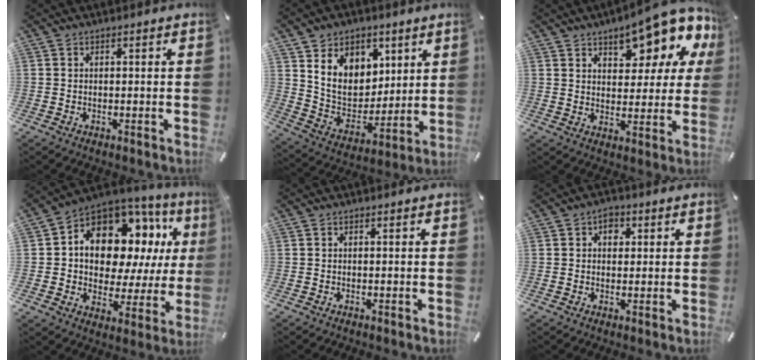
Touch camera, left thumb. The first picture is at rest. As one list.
[{"total": 11.8, "force": [5.2, 10.0, 3.7], "torque": [-0.072, -0.039, 0.107]}, {"total": 13.9, "force": [10.1, 6.1, 7.3], "torque": [-0.098, -0.073, 0.173]}, {"total": 14.8, "force": [5.4, 10.4, 9.0], "torque": [-0.156, -0.049, 0.096]}, {"total": 0.0}, {"total": 2.9, "force": [0.9, 2.2, 1.7], "torque": [-0.013, -0.002, 0.008]}]